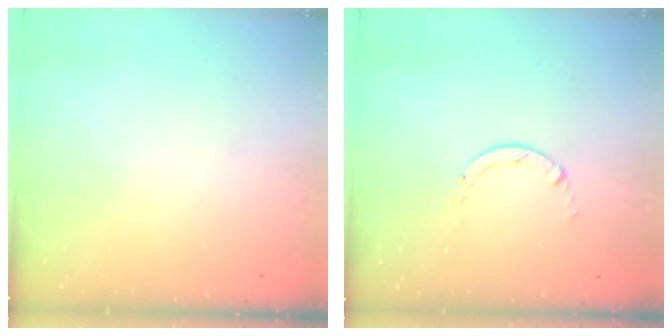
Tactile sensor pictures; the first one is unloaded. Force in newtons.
{"total": 0.6, "press": 0.5, "slide": 0.1}